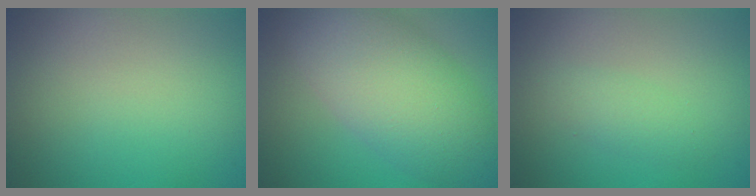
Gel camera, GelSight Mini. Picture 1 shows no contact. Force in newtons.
{"total": 9.1, "press": 9.1, "slide": 0.6}
{"total": 1.7, "press": 1.7, "slide": 0.1}